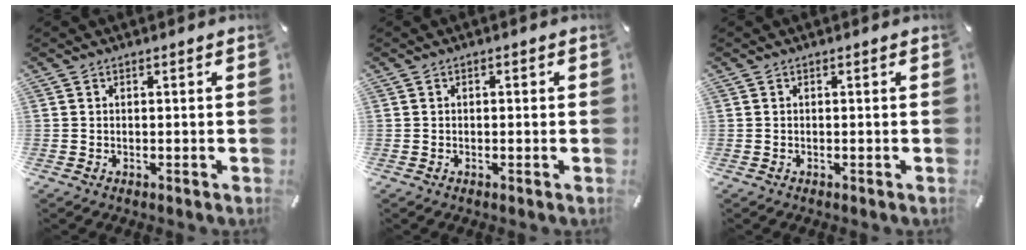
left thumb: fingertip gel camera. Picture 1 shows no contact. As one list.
[{"total": 0.6, "force": [-0.1, 0.5, 0.3], "torque": [-0.005, 0.002, -0.003]}, {"total": 0.0}]